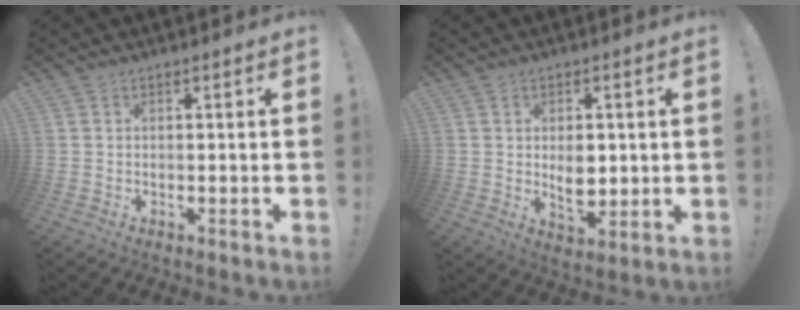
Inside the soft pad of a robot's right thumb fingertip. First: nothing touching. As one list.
[{"total": 6.7, "force": [0.4, 4.7, 4.8], "torque": [-0.066, -0.001, 0.007]}]